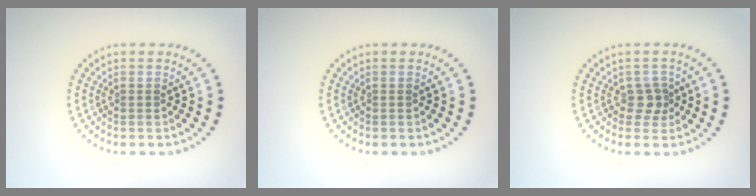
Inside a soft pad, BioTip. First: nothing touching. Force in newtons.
{"total": 0.0}
{"total": 1.8, "press": 1.4, "slide": 1.1}